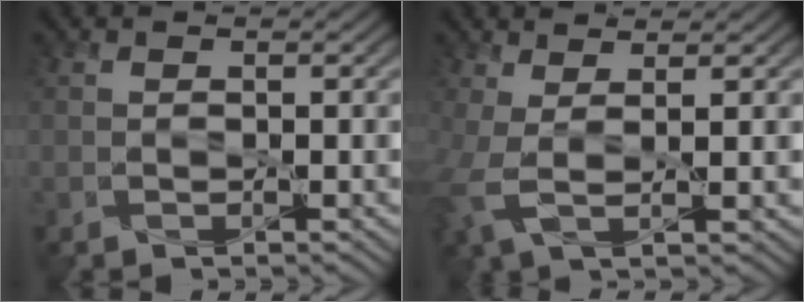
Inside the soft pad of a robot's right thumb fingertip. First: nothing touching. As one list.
[{"total": 4.8, "force": [0.9, 1.6, 4.4], "torque": [-0.101, 0.001, 0.012]}]